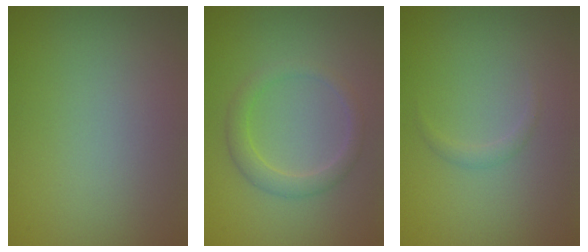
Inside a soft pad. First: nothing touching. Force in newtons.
{"total": 2.2, "press": 2.2, "slide": 0.0}
{"total": 0.8, "press": 0.8, "slide": 0.0}